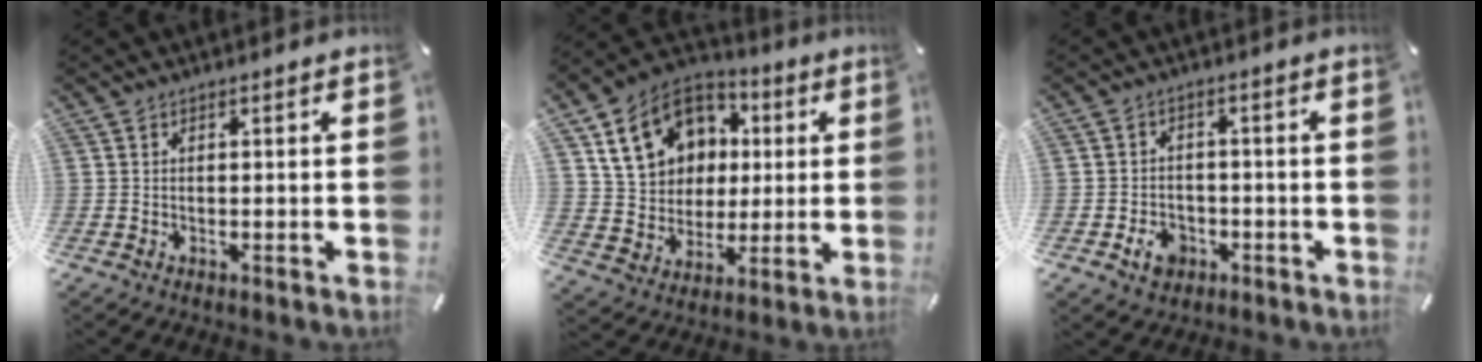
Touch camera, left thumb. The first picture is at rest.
{"total": 16.0, "force": [4.6, 13.9, 6.4], "torque": [-0.113, -0.005, 0.094]}
{"total": 5.4, "force": [-2.3, 4.2, 2.5], "torque": [-0.052, 0.009, -0.042]}